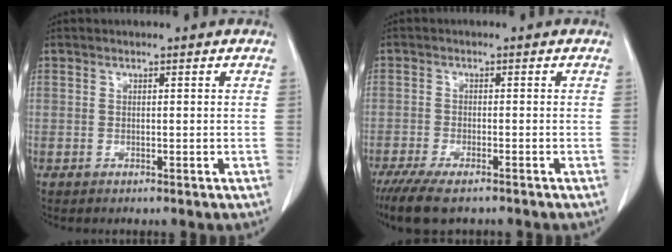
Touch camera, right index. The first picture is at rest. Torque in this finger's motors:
{"motor_torque": [0.62, -0.57, 0.34, 0.09]}